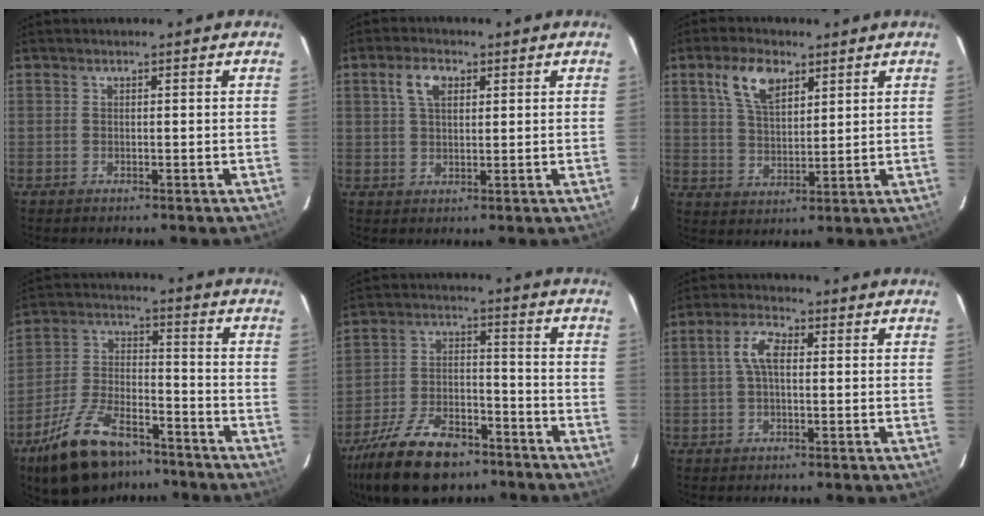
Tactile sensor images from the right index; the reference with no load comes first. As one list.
[{"total": 4.7, "force": [1.9, 2.7, 3.4], "torque": [-0.063, 0.012, 0.036]}, {"total": 8.5, "force": [4.6, 4.2, 5.7], "torque": [-0.109, 0.013, 0.088]}, {"total": 17.6, "force": [-12.5, 7.8, 9.6], "torque": [-0.199, -0.007, -0.213]}, {"total": 18.9, "force": [-13.5, 8.5, 10.1], "torque": [-0.216, -0.014, -0.225]}, {"total": 5.0, "force": [0.5, 2.3, 4.4], "torque": [-0.089, 0.014, 0.010]}]